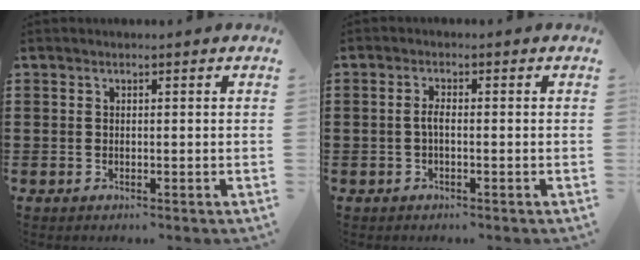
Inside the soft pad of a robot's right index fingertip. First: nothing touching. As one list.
[{"total": 1.9, "force": [-0.6, 0.5, 1.7], "torque": [-0.048, -0.004, -0.015]}]